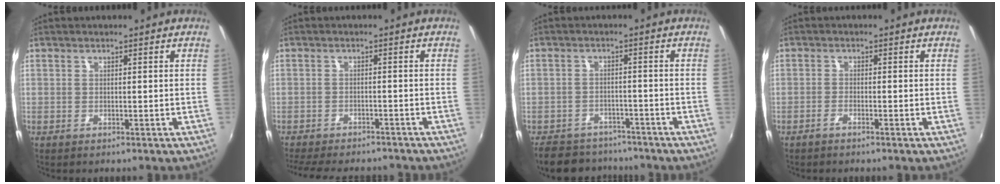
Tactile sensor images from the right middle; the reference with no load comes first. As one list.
[{"total": 12.3, "force": [-10.7, 3.7, 5.0], "torque": [-0.115, -0.023, -0.155]}, {"total": 11.6, "force": [-9.6, 5.5, 3.3], "torque": [-0.088, 0.009, -0.138]}, {"total": 1.3, "force": [-1.1, 0.0, 0.7], "torque": [-0.023, 0.001, -0.027]}]